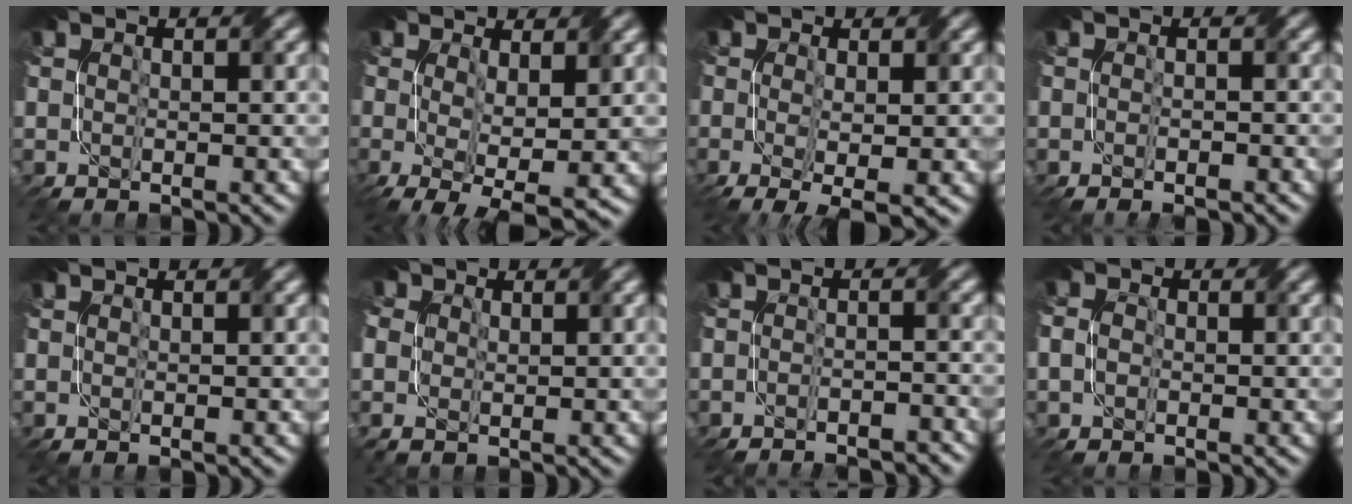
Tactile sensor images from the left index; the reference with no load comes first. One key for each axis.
{"total": 7.1, "fx": -0.8, "fy": 3.6, "fz": 6.1, "tx": -0.119, "ty": -0.019, "tz": -0.002}
{"total": 4.6, "fx": -1.2, "fy": 1.7, "fz": 4.1, "tx": -0.077, "ty": -0.004, "tz": -0.014}
{"total": 2.0, "fx": -1.3, "fy": 0.5, "fz": 1.3, "tx": -0.013, "ty": 0.000, "tz": -0.015}
{"total": 0.0}
{"total": 3.9, "fx": 1.3, "fy": 3.0, "fz": 2.0, "tx": -0.046, "ty": 0.019, "tz": 0.014}
{"total": 4.5, "fx": -4.1, "fy": 1.0, "fz": 1.6, "tx": -0.011, "ty": 0.005, "tz": -0.049}
{"total": 1.4, "fx": -0.2, "fy": 1.2, "fz": 0.6, "tx": -0.018, "ty": 0.004, "tz": -0.002}